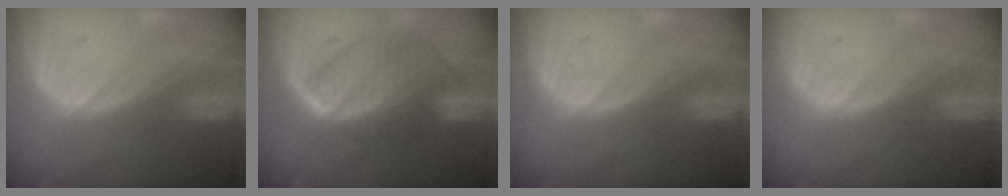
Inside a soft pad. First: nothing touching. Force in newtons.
{"total": 8.1, "press": 8.1, "slide": 0.4}
{"total": 0.0}
{"total": 0.0}